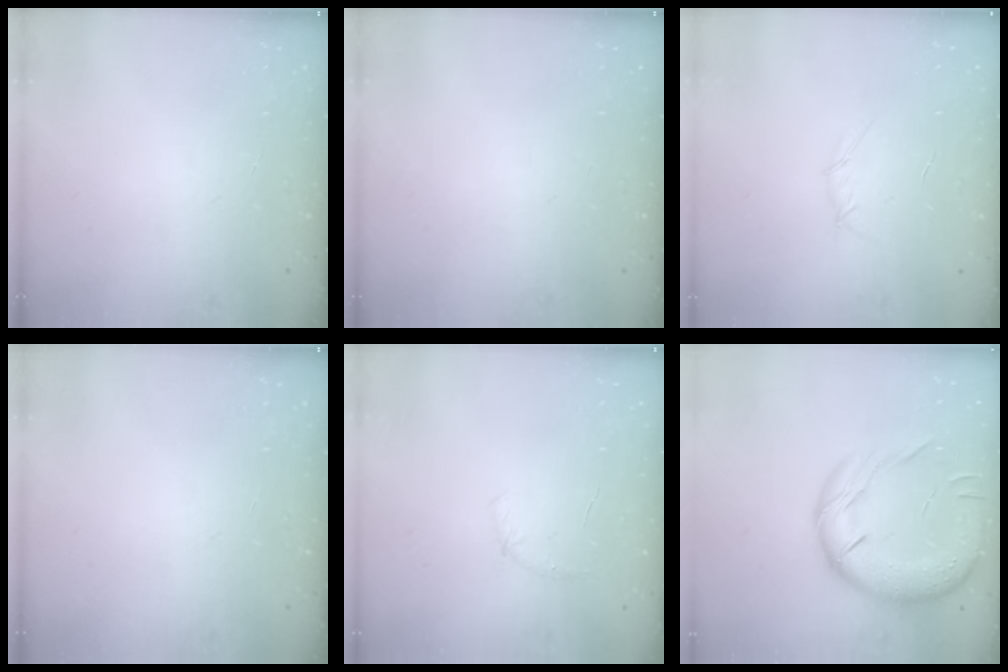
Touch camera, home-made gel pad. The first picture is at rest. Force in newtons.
{"total": 0.0}
{"total": 3.5, "press": 3.4, "slide": 0.9}
{"total": 0.0}
{"total": 4.3, "press": 4.1, "slide": 1.3}
{"total": 22.4, "press": 21.9, "slide": 4.4}